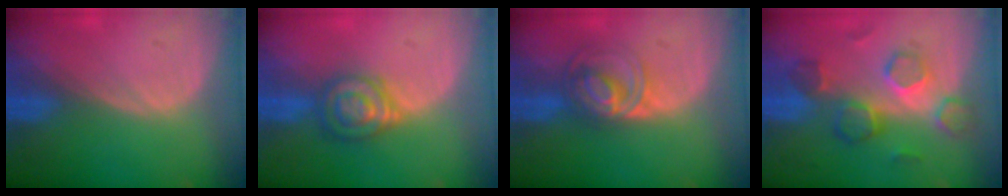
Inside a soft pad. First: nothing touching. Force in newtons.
{"total": 6.2, "press": 5.8, "slide": 2.2}
{"total": 6.6, "press": 5.8, "slide": 3.2}
{"total": 8.0, "press": 7.8, "slide": 1.7}